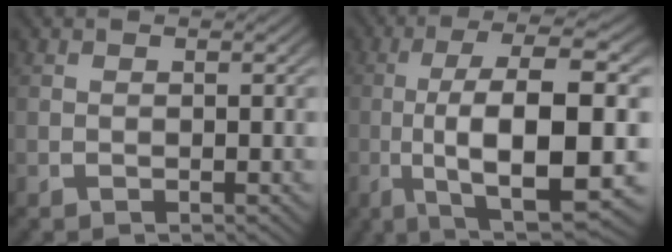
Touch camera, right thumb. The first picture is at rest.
{"total": 12.4, "force": [-1.4, 5.1, 11.3], "torque": [-0.216, -0.034, -0.003]}